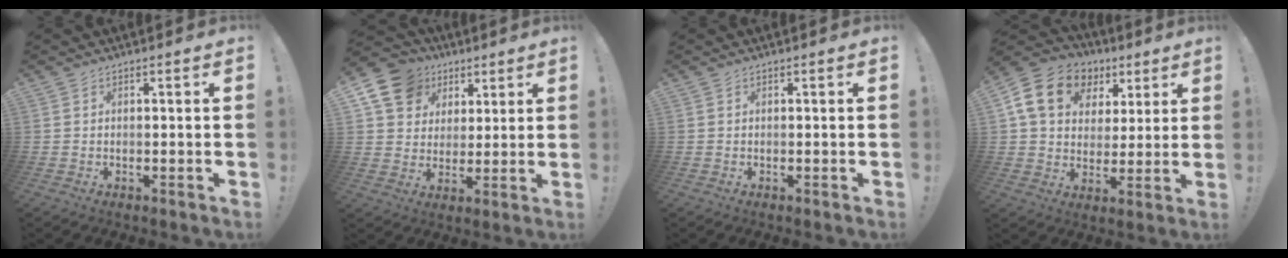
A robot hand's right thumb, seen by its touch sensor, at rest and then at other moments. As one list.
[{"total": 13.9, "force": [6.6, 10.9, 5.4], "torque": [-0.089, -0.031, 0.133]}, {"total": 0.0}, {"total": 16.7, "force": [7.0, 12.4, 8.7], "torque": [-0.140, -0.017, 0.139]}]